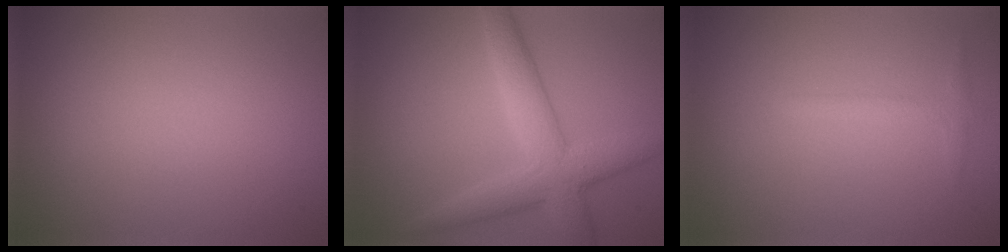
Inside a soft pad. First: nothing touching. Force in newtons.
{"total": 5.3, "press": 5.3, "slide": 0.2}
{"total": 1.1, "press": 1.1, "slide": 0.1}